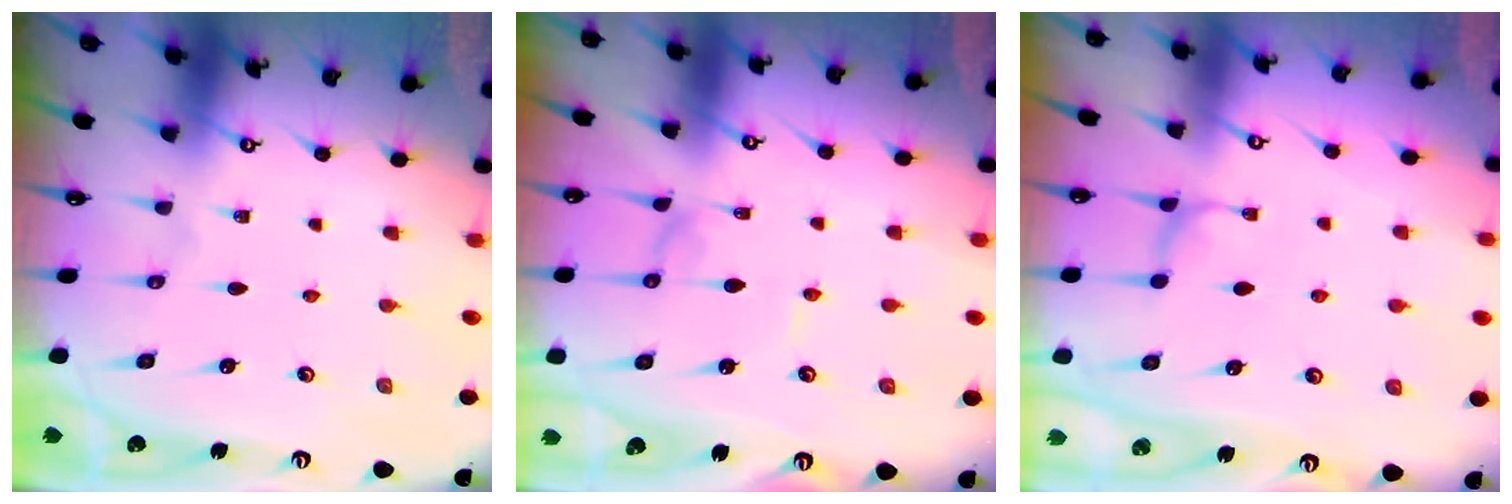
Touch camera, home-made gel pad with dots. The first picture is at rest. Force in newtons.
{"total": 1.3, "press": 1.3, "slide": 0.0}
{"total": 1.9, "press": 1.8, "slide": 0.5}